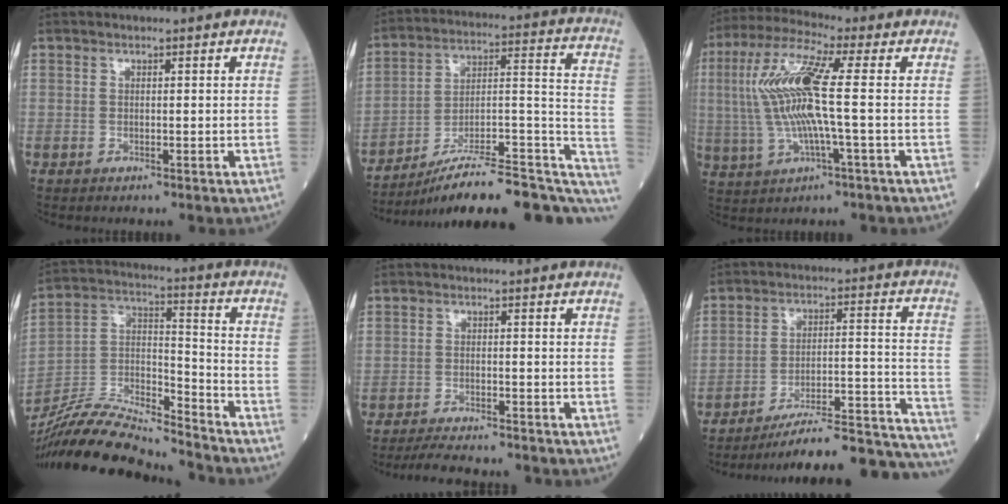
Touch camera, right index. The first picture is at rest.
{"total": 24.0, "force": [-17.6, 5.6, 15.3], "torque": [-0.164, 0.036, -0.254]}
{"total": 12.4, "force": [0.7, 1.0, 12.3], "torque": [-0.271, 0.016, 0.010]}
{"total": 20.1, "force": [-18.8, 1.4, 6.9], "torque": [-0.154, 0.005, -0.333]}
{"total": 7.1, "force": [-6.5, 0.7, 2.6], "torque": [-0.042, -0.016, -0.101]}
{"total": 24.0, "force": [-22.1, 1.4, 9.2], "torque": [-0.056, 0.023, -0.305]}